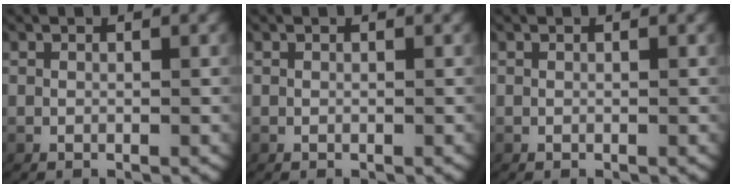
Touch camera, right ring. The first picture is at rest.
{"total": 0.0}
{"total": 0.0}